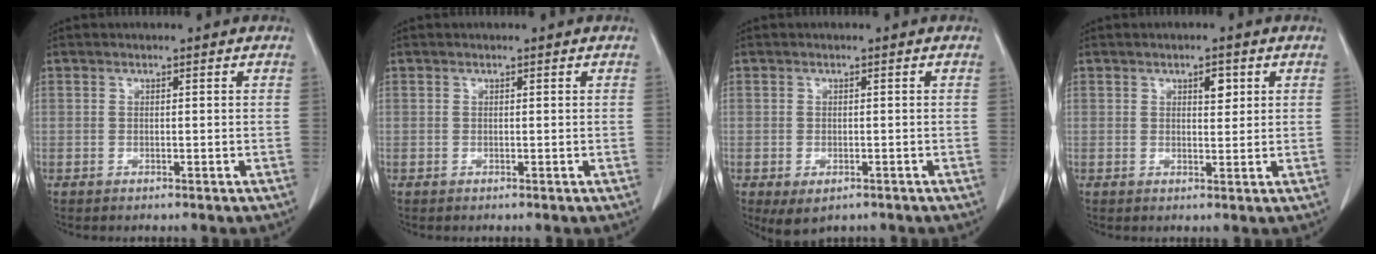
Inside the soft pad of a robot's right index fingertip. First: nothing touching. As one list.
[{"total": 0.0}, {"total": 3.5, "force": [-1.9, 1.9, 2.3], "torque": [-0.042, -0.010, -0.018]}, {"total": 2.4, "force": [1.1, 1.1, 1.9], "torque": [-0.027, -0.002, 0.017]}]